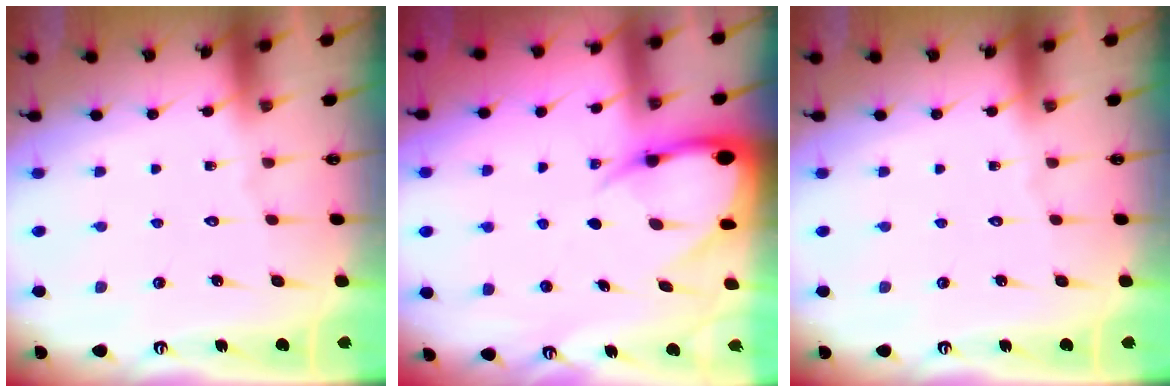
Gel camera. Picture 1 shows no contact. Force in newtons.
{"total": 7.5, "press": 7.4, "slide": 0.7}
{"total": 0.0}